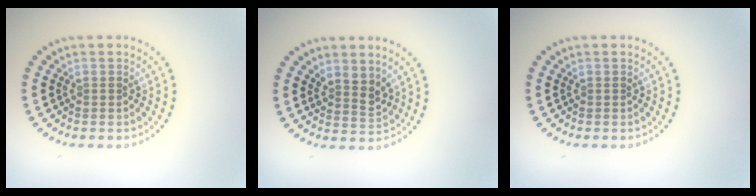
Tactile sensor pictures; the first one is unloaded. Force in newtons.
{"total": 2.1, "press": 1.6, "slide": 1.4}
{"total": 0.0}